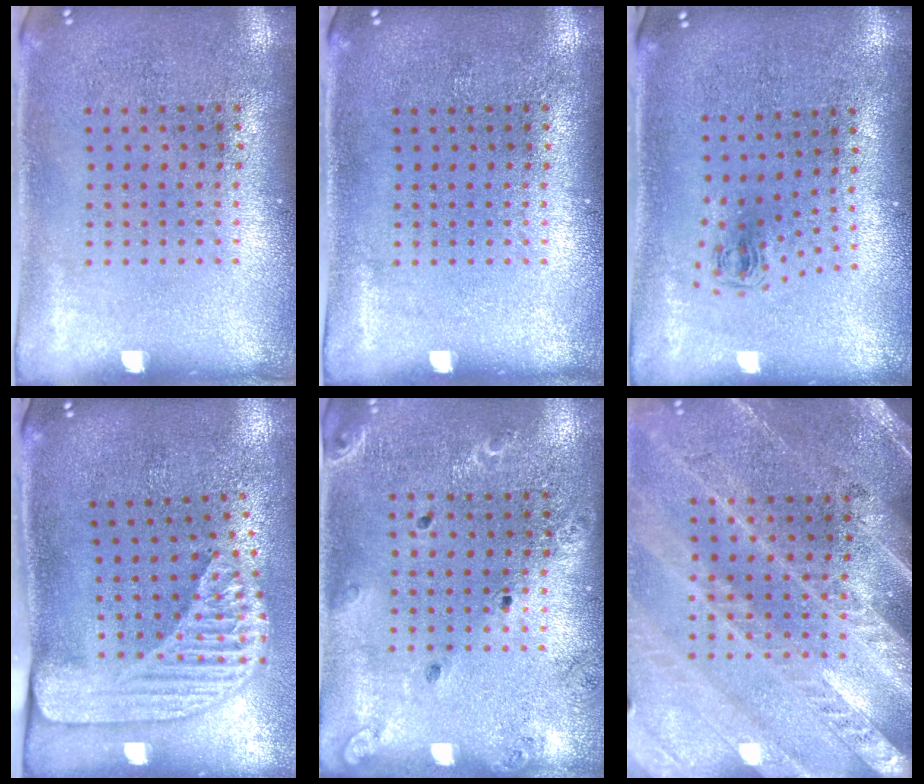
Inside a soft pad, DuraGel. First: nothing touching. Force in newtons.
{"total": 0.0}
{"total": 0.6, "press": 0.3, "slide": 0.6}
{"total": 2.3, "press": 1.7, "slide": 1.5}
{"total": 1.4, "press": 1.4, "slide": 0.1}
{"total": 2.9, "press": 2.7, "slide": 1.1}